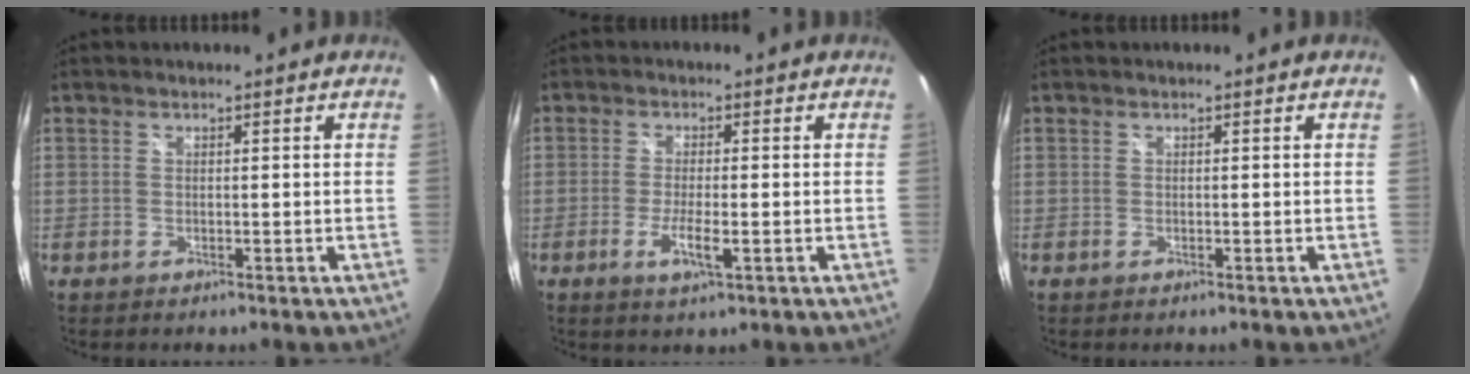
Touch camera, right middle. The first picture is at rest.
{"total": 4.5, "force": [-1.7, 0.7, 4.1], "torque": [-0.083, -0.008, -0.031]}
{"total": 0.0}